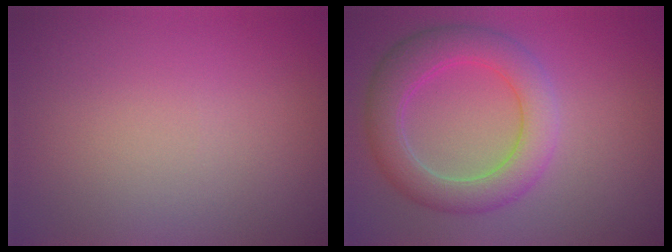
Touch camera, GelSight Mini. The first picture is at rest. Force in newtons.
{"total": 5.2, "press": 5.2, "slide": 0.1}